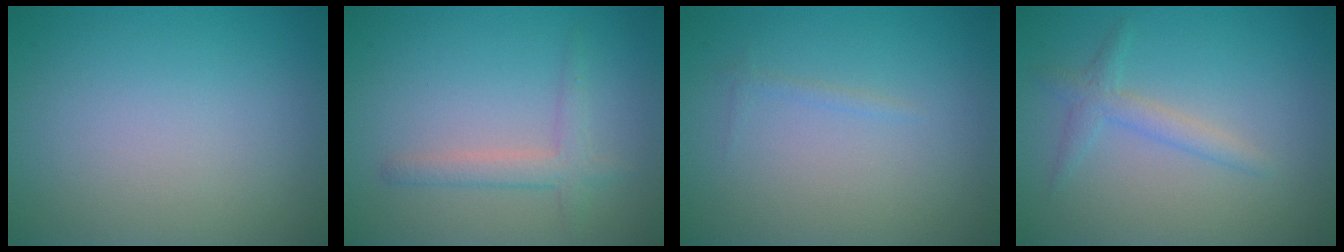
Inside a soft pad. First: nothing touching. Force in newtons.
{"total": 2.1, "press": 2.1, "slide": 0.1}
{"total": 0.5, "press": 0.5, "slide": 0.1}
{"total": 1.9, "press": 1.9, "slide": 0.1}